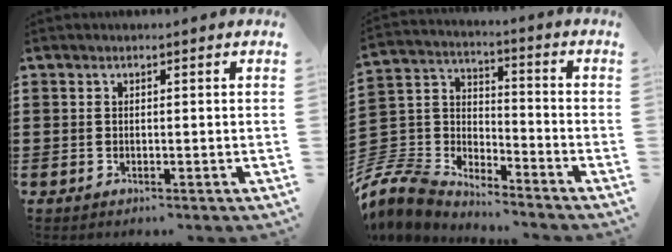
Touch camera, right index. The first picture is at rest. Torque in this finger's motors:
{"motor_torque": [-2.14, 0.00, -0.54, -0.21]}